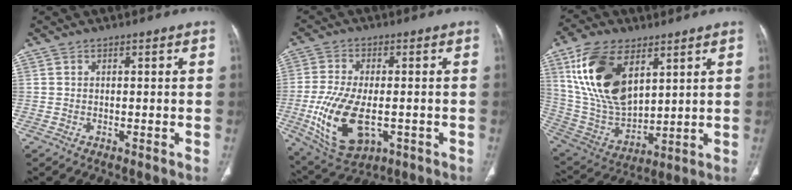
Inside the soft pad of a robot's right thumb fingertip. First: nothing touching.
{"total": 14.9, "force": [-3.5, 7.8, 12.2], "torque": [-0.242, -0.007, -0.046]}
{"total": 19.8, "force": [8.4, 10.7, 14.4], "torque": [-0.256, -0.032, 0.171]}